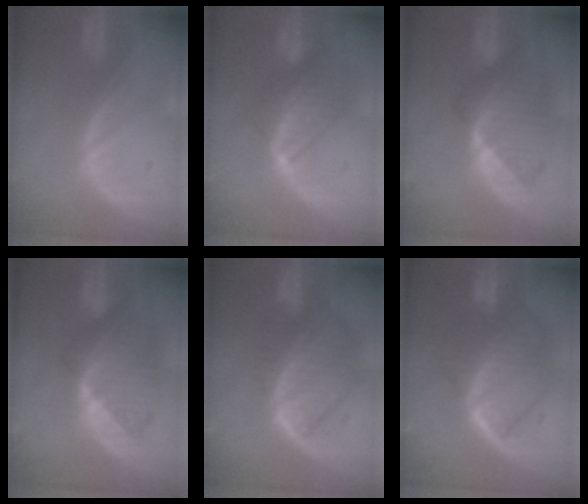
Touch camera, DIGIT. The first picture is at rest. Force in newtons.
{"total": 7.8, "press": 7.1, "slide": 3.3}
{"total": 8.6, "press": 8.2, "slide": 2.6}
{"total": 8.6, "press": 8.2, "slide": 2.6}
{"total": 9.9, "press": 8.6, "slide": 4.9}
{"total": 10.5, "press": 10.4, "slide": 1.0}